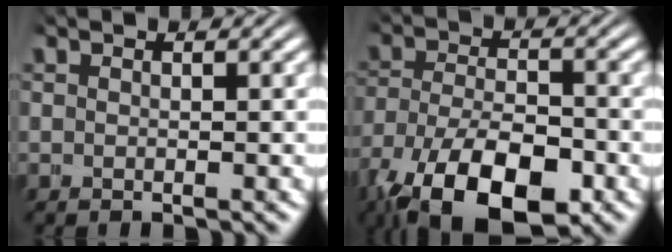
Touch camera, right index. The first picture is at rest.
{"total": 11.5, "force": [-6.3, 6.8, 6.7], "torque": [-0.151, -0.073, -0.053]}